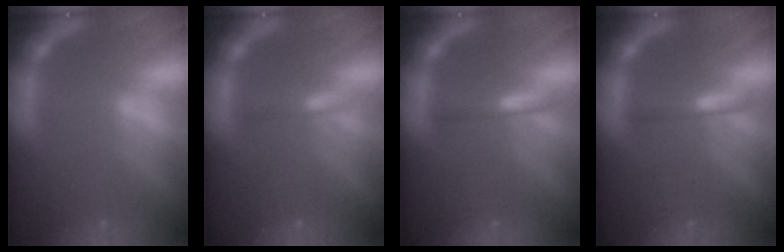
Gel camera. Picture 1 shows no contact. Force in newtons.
{"total": 0.9}
{"total": 1.4}
{"total": 1.4}